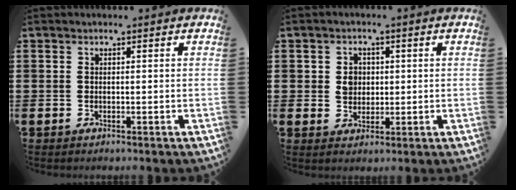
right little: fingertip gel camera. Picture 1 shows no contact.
{"total": 3.0, "force": [0.7, 2.6, 1.2], "torque": [-0.016, 0.006, 0.008]}